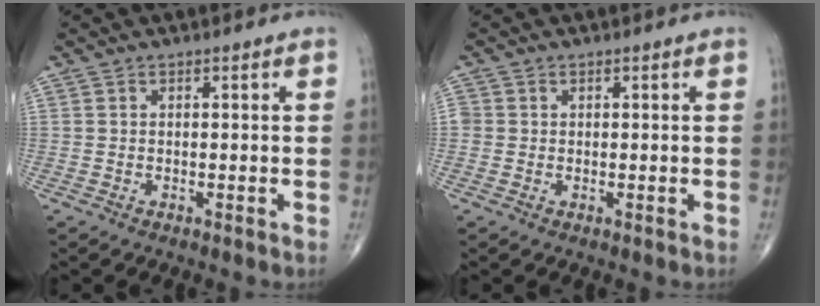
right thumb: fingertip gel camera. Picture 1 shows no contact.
{"total": 1.4, "force": [0.1, 1.3, 0.3], "torque": [0.005, 0.003, 0.001]}